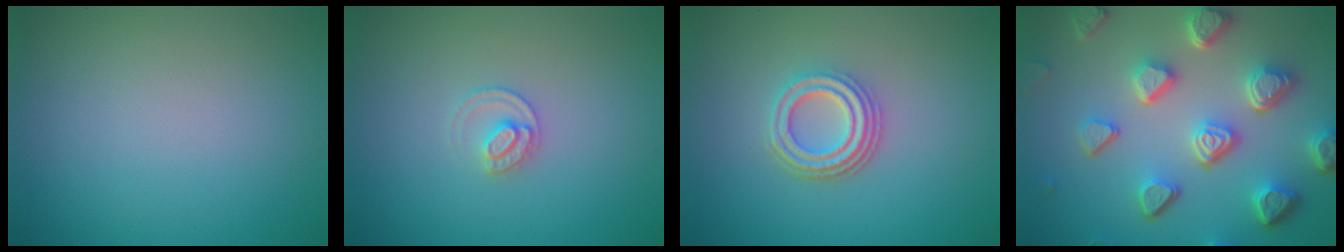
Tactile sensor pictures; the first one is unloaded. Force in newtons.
{"total": 1.7, "press": 1.7, "slide": 0.1}
{"total": 3.9, "press": 3.0, "slide": 2.5}
{"total": 7.5, "press": 5.6, "slide": 5.0}